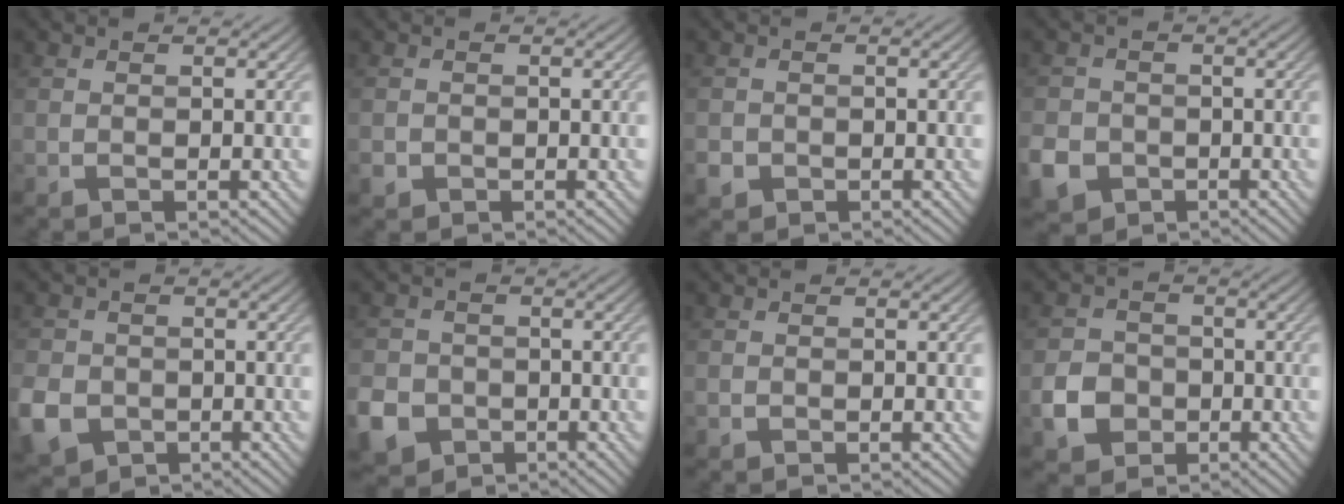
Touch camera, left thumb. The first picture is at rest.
{"total": 1.5, "force": [-0.7, 1.3, 0.4], "torque": [-0.008, -0.008, -0.018]}
{"total": 2.2, "force": [-1.0, 1.9, 0.6], "torque": [-0.017, -0.009, -0.023]}
{"total": 5.4, "force": [-2.4, 4.4, 2.0], "torque": [-0.058, -0.016, -0.055]}
{"total": 6.8, "force": [-2.5, 5.5, 3.0], "torque": [-0.096, -0.023, -0.052]}
{"total": 6.8, "force": [-3.0, 5.6, 2.4], "torque": [-0.068, -0.022, -0.070]}
{"total": 0.8, "force": [-0.4, 0.6, 0.3], "torque": [-0.007, -0.006, -0.009]}
{"total": 4.8, "force": [-1.7, 4.1, 1.9], "torque": [-0.043, -0.004, -0.041]}